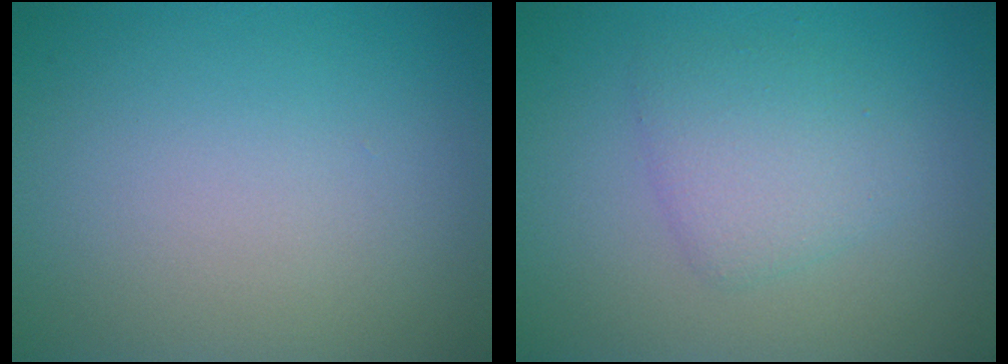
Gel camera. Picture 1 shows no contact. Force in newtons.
{"total": 2.8, "press": 2.8, "slide": 0.2}